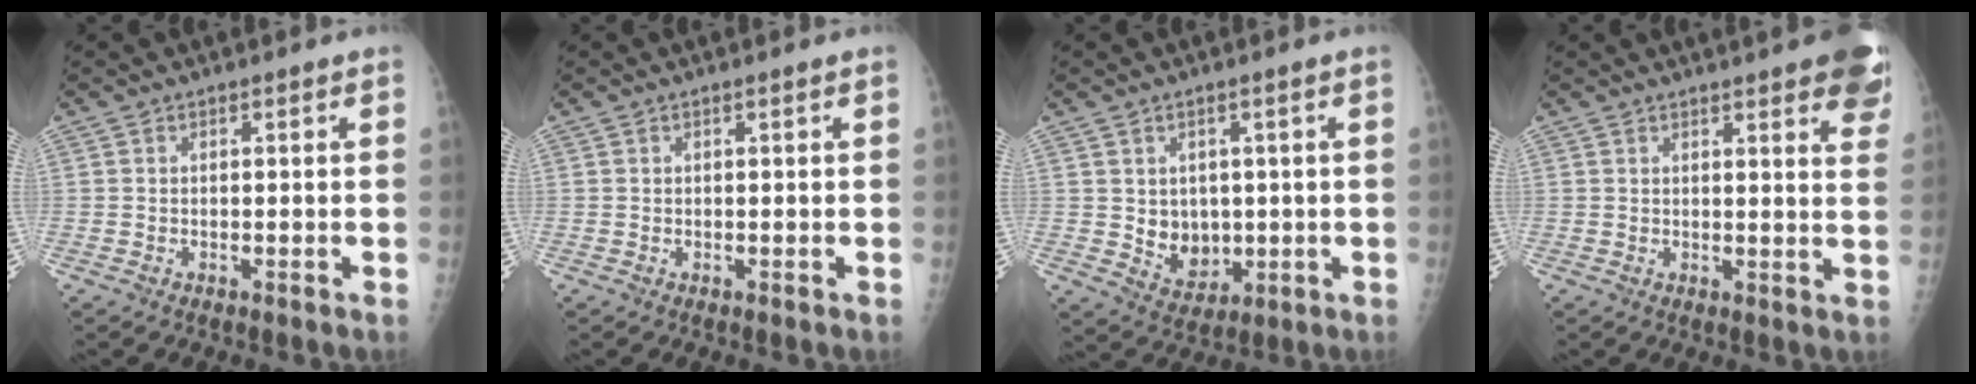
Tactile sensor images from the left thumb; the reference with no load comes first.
{"total": 0.0}
{"total": 6.5, "force": [0.2, 5.2, 3.9], "torque": [-0.031, -0.012, 0.022]}
{"total": 13.0, "force": [8.3, 3.2, 9.5], "torque": [-0.093, -0.028, 0.084]}